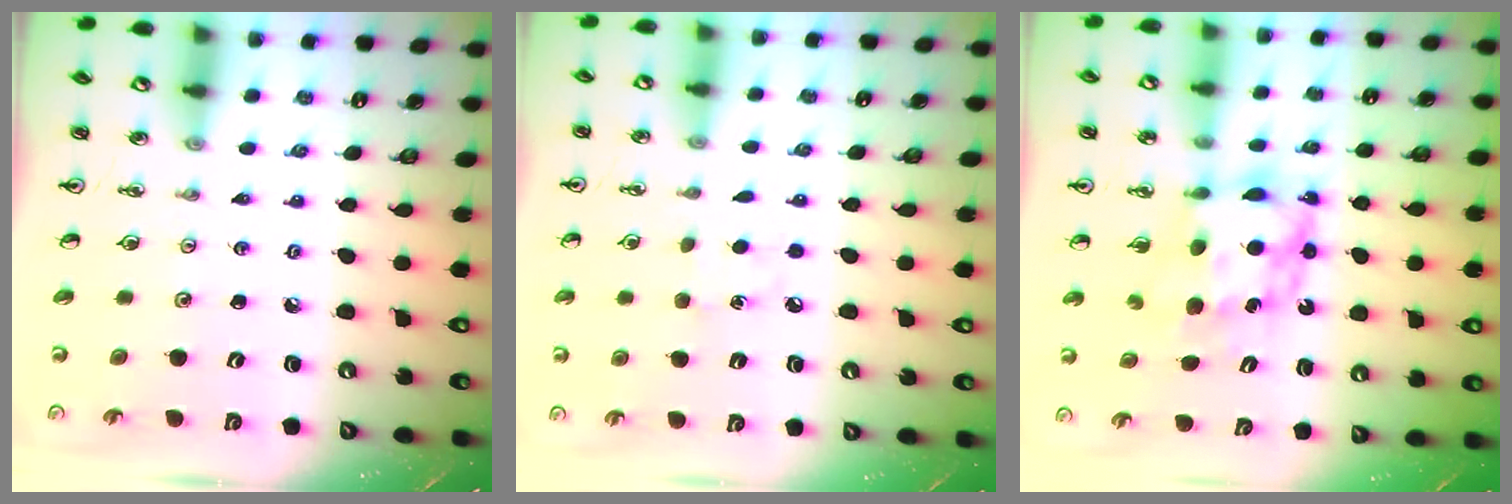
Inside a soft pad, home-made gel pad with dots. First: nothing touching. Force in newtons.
{"total": 5.6, "press": 5.5, "slide": 0.6}
{"total": 7.0, "press": 7.0, "slide": 0.3}